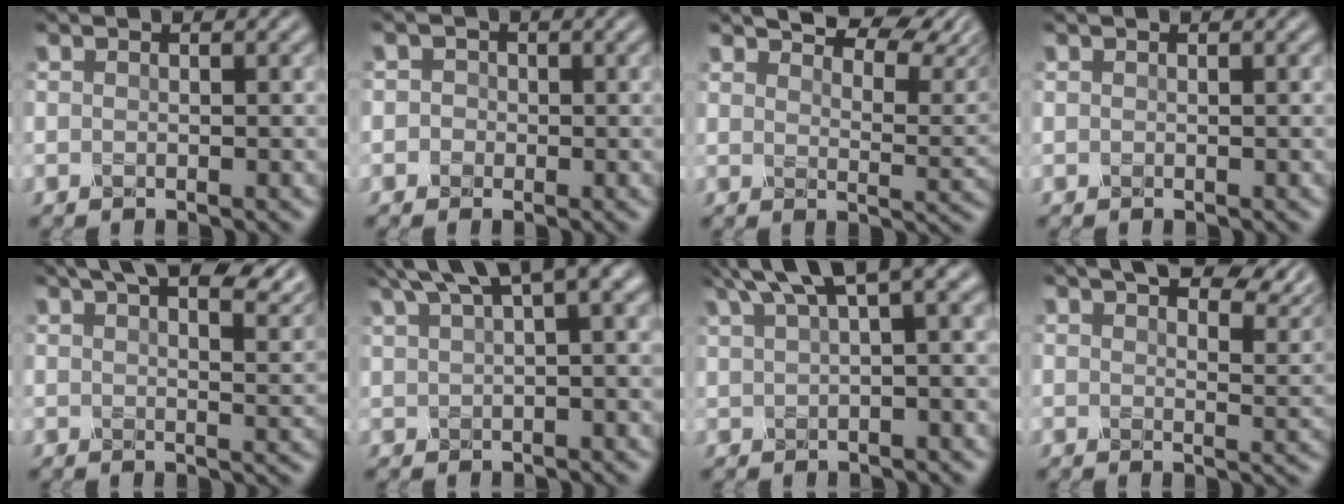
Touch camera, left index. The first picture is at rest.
{"total": 1.0, "force": [-0.6, 0.7, -0.5], "torque": [0.010, 0.001, -0.004]}
{"total": 7.1, "force": [5.9, 1.7, 3.6], "torque": [-0.047, 0.020, 0.083]}
{"total": 0.0}
{"total": 9.8, "force": [6.4, 3.0, 6.8], "torque": [-0.078, 0.042, 0.074]}
{"total": 6.5, "force": [3.3, 1.1, 5.4], "torque": [-0.057, 0.029, 0.064]}
{"total": 6.4, "force": [3.3, 1.1, 5.3], "torque": [-0.058, 0.028, 0.063]}
{"total": 7.5, "force": [5.0, 2.4, 5.0], "torque": [-0.049, 0.023, 0.073]}